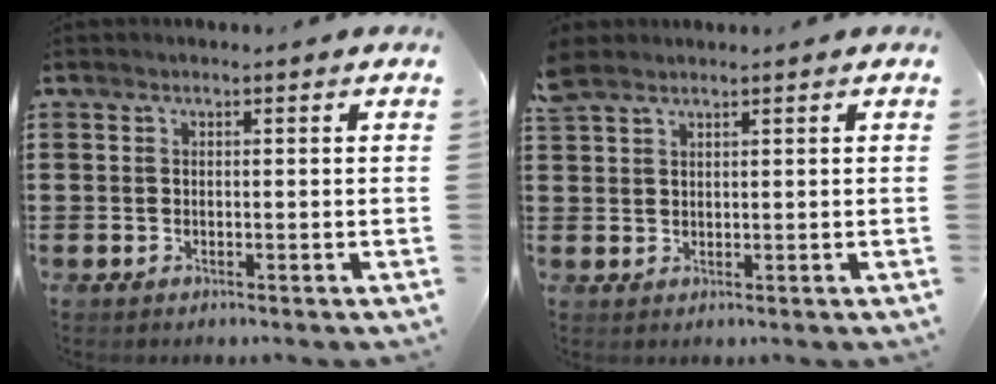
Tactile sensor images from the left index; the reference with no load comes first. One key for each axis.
{"total": 2.4, "fx": 2.0, "fy": 0.9, "fz": 0.9, "tx": -0.023, "ty": 0.005, "tz": 0.038}